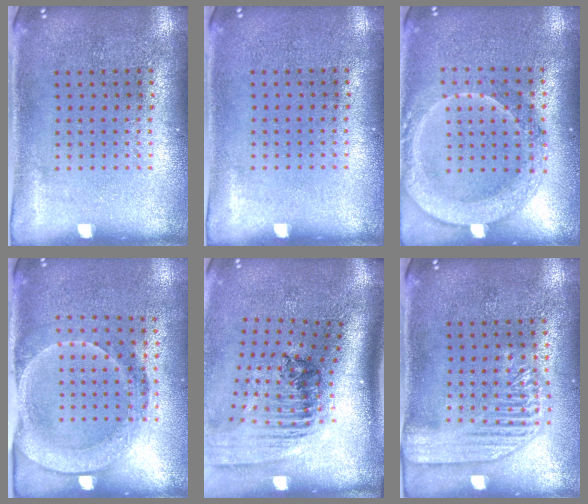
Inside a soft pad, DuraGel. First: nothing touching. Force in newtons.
{"total": 0.0}
{"total": 2.1, "press": 2.0, "slide": 0.7}
{"total": 1.8, "press": 1.5, "slide": 1.0}
{"total": 2.4, "press": 1.6, "slide": 1.8}
{"total": 2.0, "press": 1.8, "slide": 0.7}